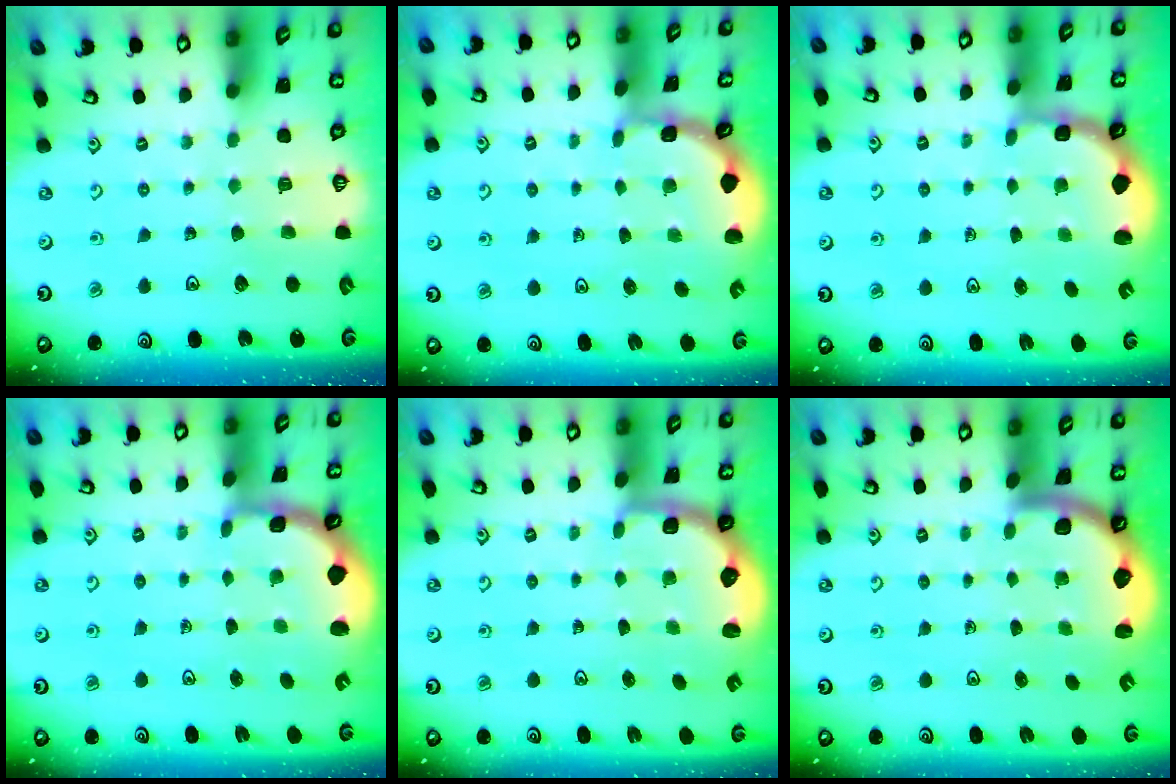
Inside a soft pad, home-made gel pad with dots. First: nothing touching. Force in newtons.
{"total": 1.1, "press": 1.1, "slide": 0.3}
{"total": 2.4, "press": 2.0, "slide": 1.3}
{"total": 1.9, "press": 1.8, "slide": 0.6}
{"total": 2.6, "press": 2.0, "slide": 1.7}
{"total": 2.2, "press": 2.2, "slide": 0.3}